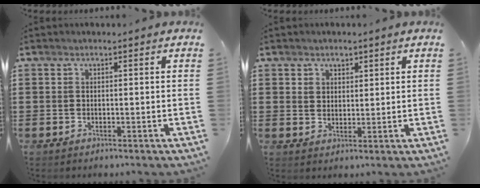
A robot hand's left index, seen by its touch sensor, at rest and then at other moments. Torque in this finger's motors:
{"motor_torque": [0.44, -0.47, 0.19, 0.03]}